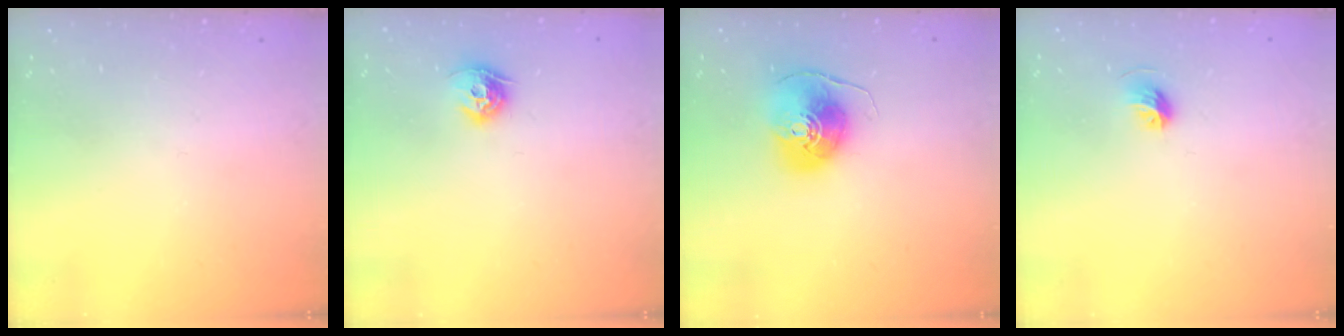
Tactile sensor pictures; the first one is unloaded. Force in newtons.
{"total": 7.8, "press": 7.8, "slide": 0.4}
{"total": 9.9, "press": 9.8, "slide": 1.1}
{"total": 5.4, "press": 5.2, "slide": 1.2}